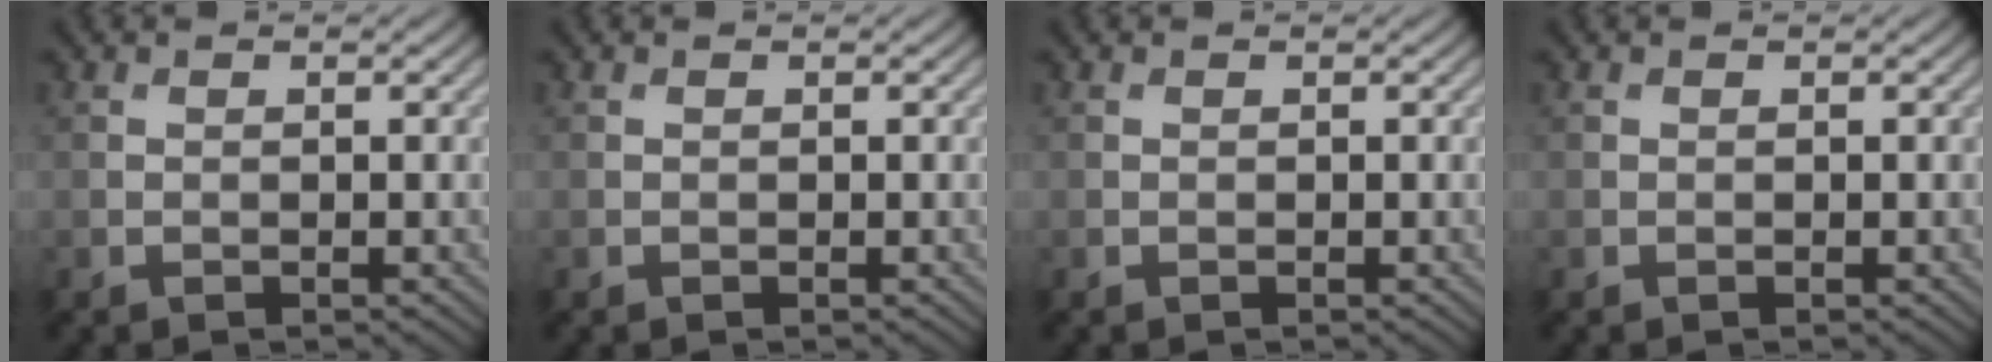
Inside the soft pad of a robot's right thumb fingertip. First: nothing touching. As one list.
[{"total": 0.0}, {"total": 0.0}, {"total": 0.0}]